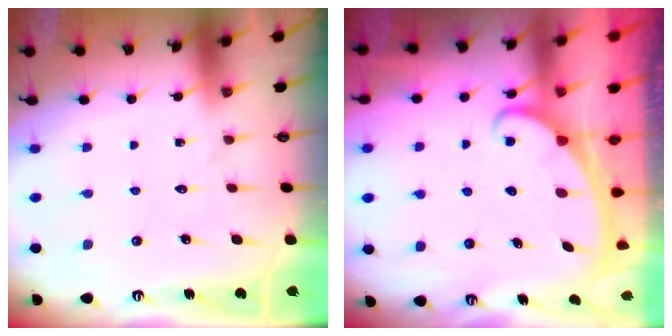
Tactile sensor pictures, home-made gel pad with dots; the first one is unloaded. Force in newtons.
{"total": 2.3, "press": 2.3, "slide": 0.4}